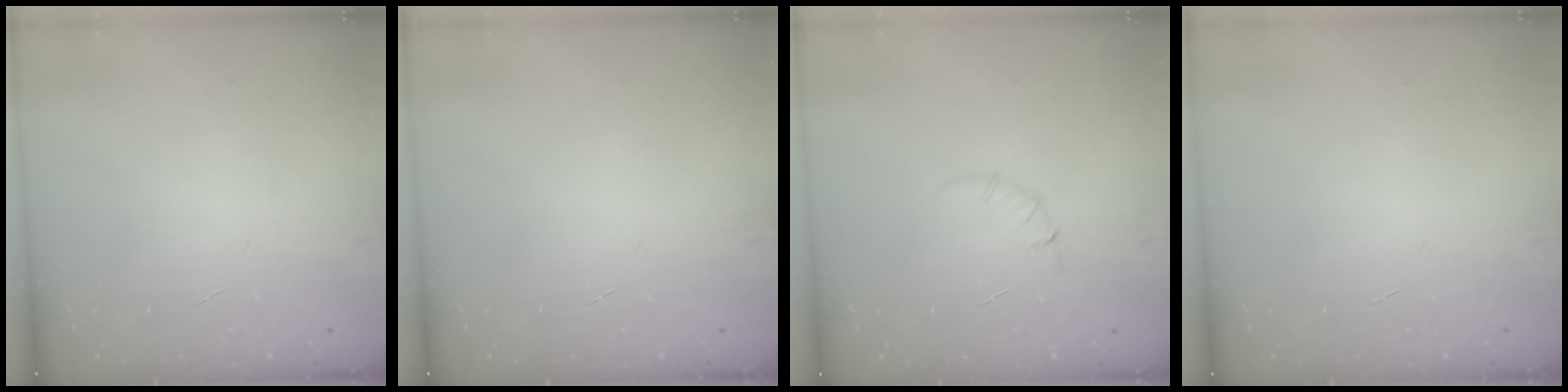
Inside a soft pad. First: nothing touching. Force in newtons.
{"total": 0.0}
{"total": 4.2, "press": 4.0, "slide": 1.3}
{"total": 0.0}